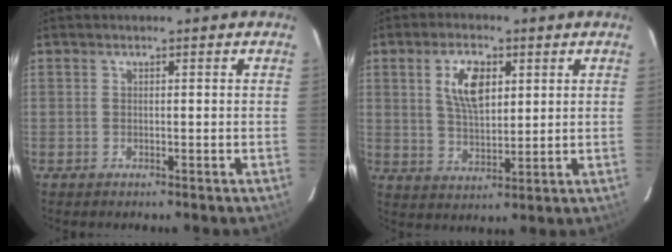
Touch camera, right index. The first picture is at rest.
{"total": 8.4, "force": [2.9, 4.1, 6.7], "torque": [-0.125, 0.008, 0.058]}